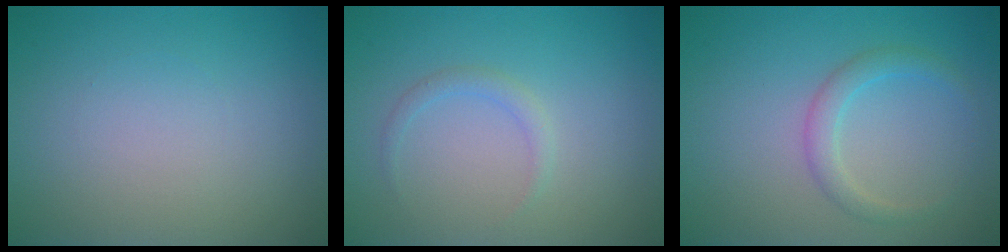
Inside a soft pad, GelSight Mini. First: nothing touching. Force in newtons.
{"total": 1.0, "press": 1.0, "slide": 0.0}
{"total": 1.9, "press": 1.9, "slide": 0.0}